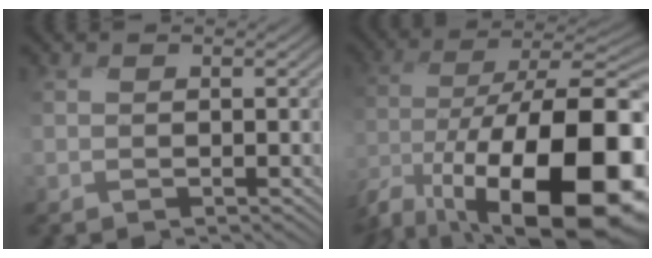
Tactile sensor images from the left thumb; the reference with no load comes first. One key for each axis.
{"total": 20.1, "fx": -10.7, "fy": 8.6, "fz": 14.7, "tx": -0.252, "ty": -0.034, "tz": -0.168}